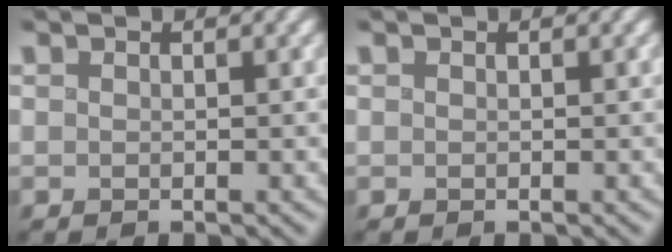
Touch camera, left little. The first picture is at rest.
{"total": 0.0}